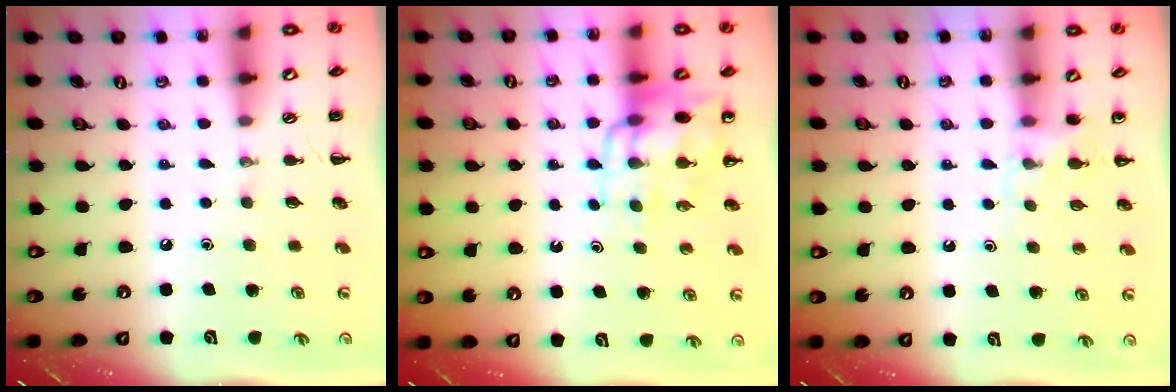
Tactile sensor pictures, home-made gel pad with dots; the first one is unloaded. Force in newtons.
{"total": 11.6, "press": 11.2, "slide": 3.1}
{"total": 5.5, "press": 5.3, "slide": 1.7}